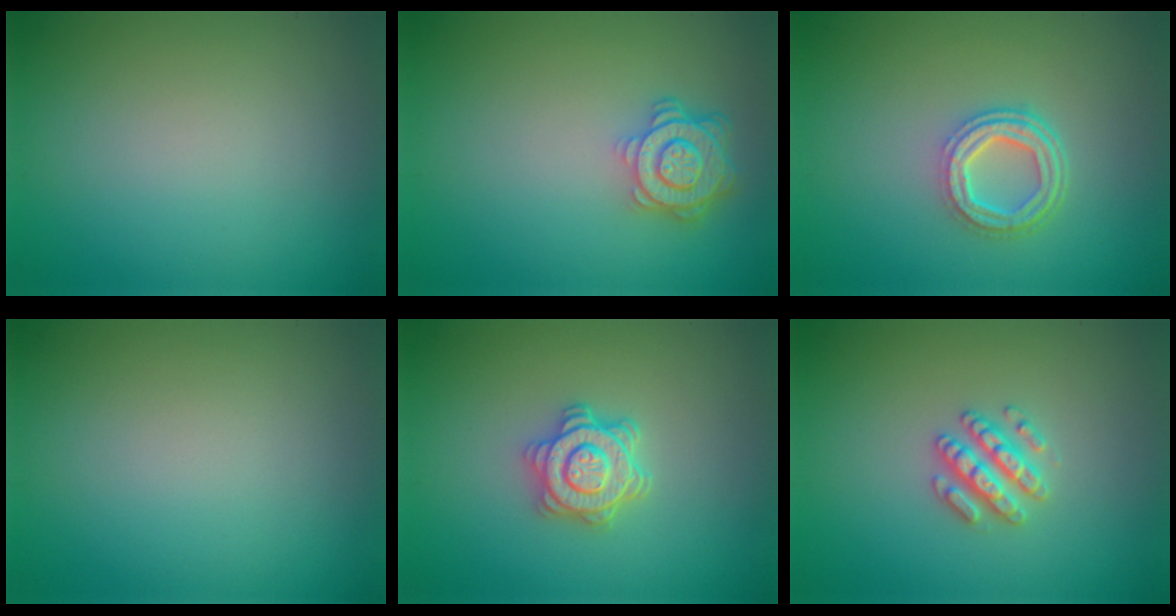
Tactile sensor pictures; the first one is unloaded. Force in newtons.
{"total": 4.2, "press": 3.4, "slide": 2.5}
{"total": 3.9, "press": 2.9, "slide": 2.6}
{"total": 0.0}
{"total": 3.9, "press": 3.4, "slide": 1.9}
{"total": 2.6, "press": 2.5, "slide": 0.4}